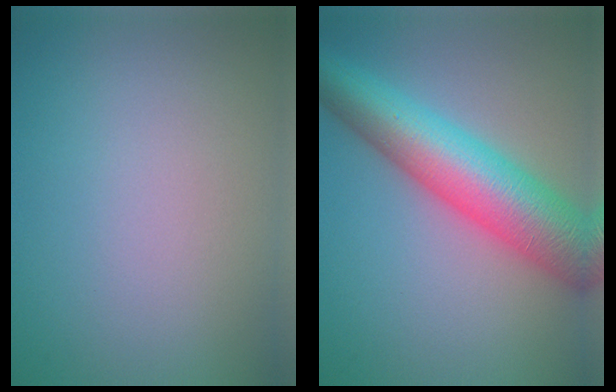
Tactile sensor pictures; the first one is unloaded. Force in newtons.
{"total": 9.9, "press": 9.9, "slide": 0.3}